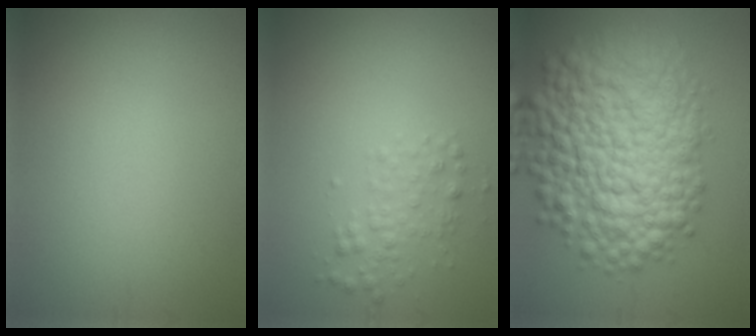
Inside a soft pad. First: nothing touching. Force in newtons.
{"total": 1.9, "press": 1.9, "slide": 0.1}
{"total": 12.8, "press": 12.8, "slide": 0.4}